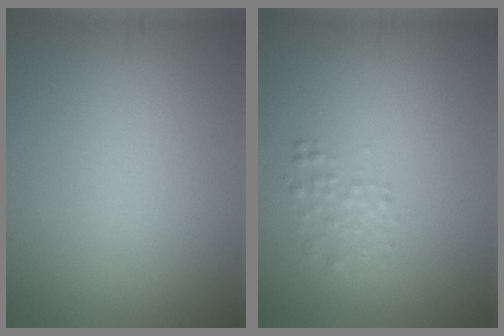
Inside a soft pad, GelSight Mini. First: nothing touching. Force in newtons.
{"total": 1.5, "press": 1.5, "slide": 0.1}